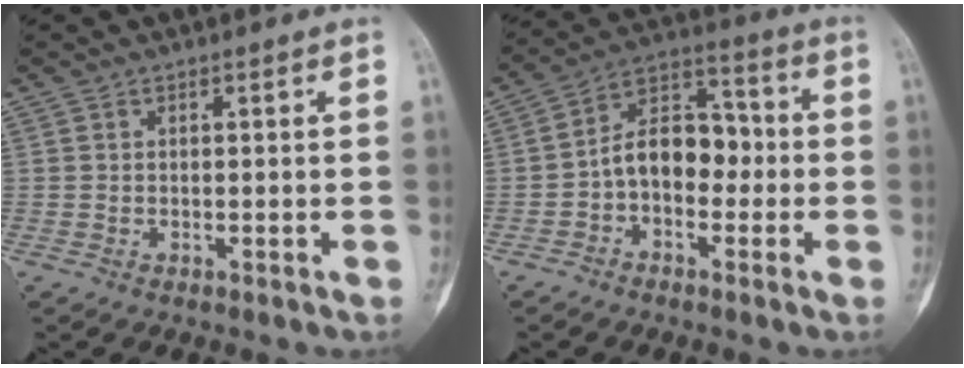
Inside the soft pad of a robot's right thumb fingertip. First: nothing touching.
{"total": 10.9, "force": [-1.9, 7.3, 8.0], "torque": [-0.104, 0.047, -0.046]}